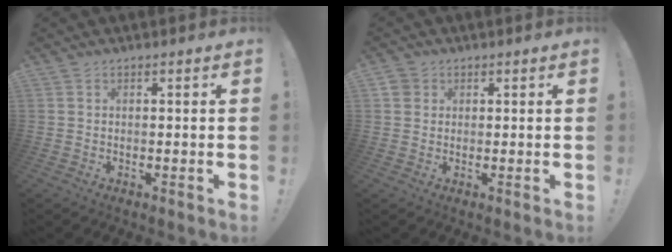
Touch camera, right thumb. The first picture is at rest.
{"total": 2.7, "force": [1.2, 2.4, 0.7], "torque": [-0.013, 0.000, 0.022]}